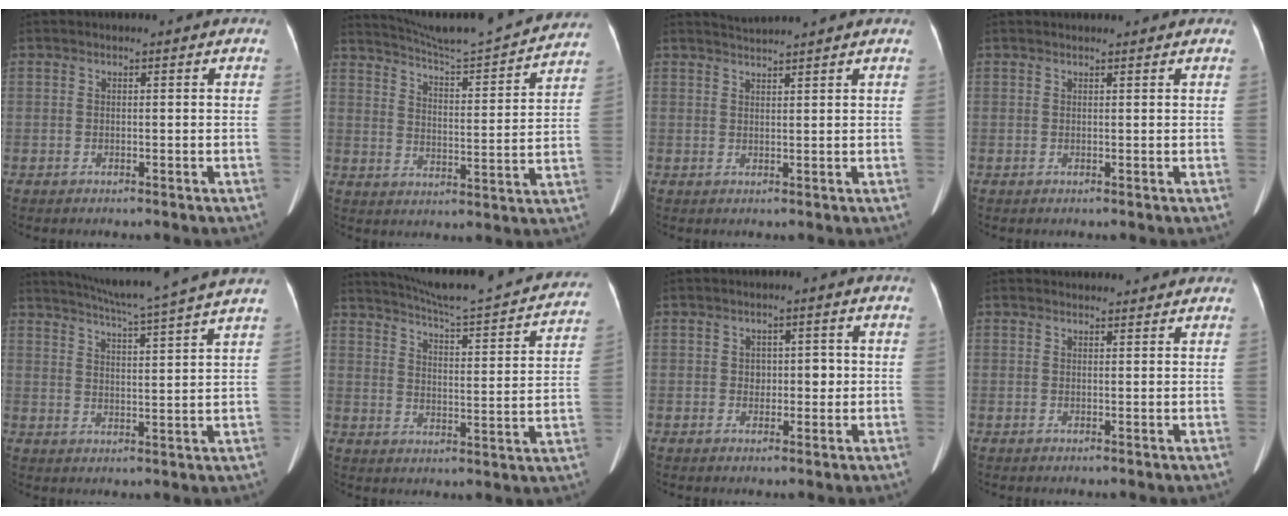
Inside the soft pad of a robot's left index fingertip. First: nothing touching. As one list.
[{"total": 19.8, "force": [18.7, 0.0, 6.5], "torque": [-0.110, -0.035, 0.253]}, {"total": 2.8, "force": [2.7, -0.9, 0.2], "torque": [-0.003, 0.011, 0.052]}, {"total": 2.7, "force": [2.6, 0.4, 0.6], "torque": [-0.013, 0.020, 0.031]}, {"total": 15.3, "force": [13.5, -1.9, 6.9], "torque": [-0.123, -0.017, 0.180]}, {"total": 25.5, "force": [23.3, 2.0, 10.1], "torque": [-0.153, -0.044, 0.295]}, {"total": 2.9, "force": [0.1, 2.0, 2.1], "torque": [-0.026, 0.011, 0.005]}, {"total": 4.2, "force": [4.0, 1.1, 0.5], "torque": [-0.009, 0.018, 0.047]}]